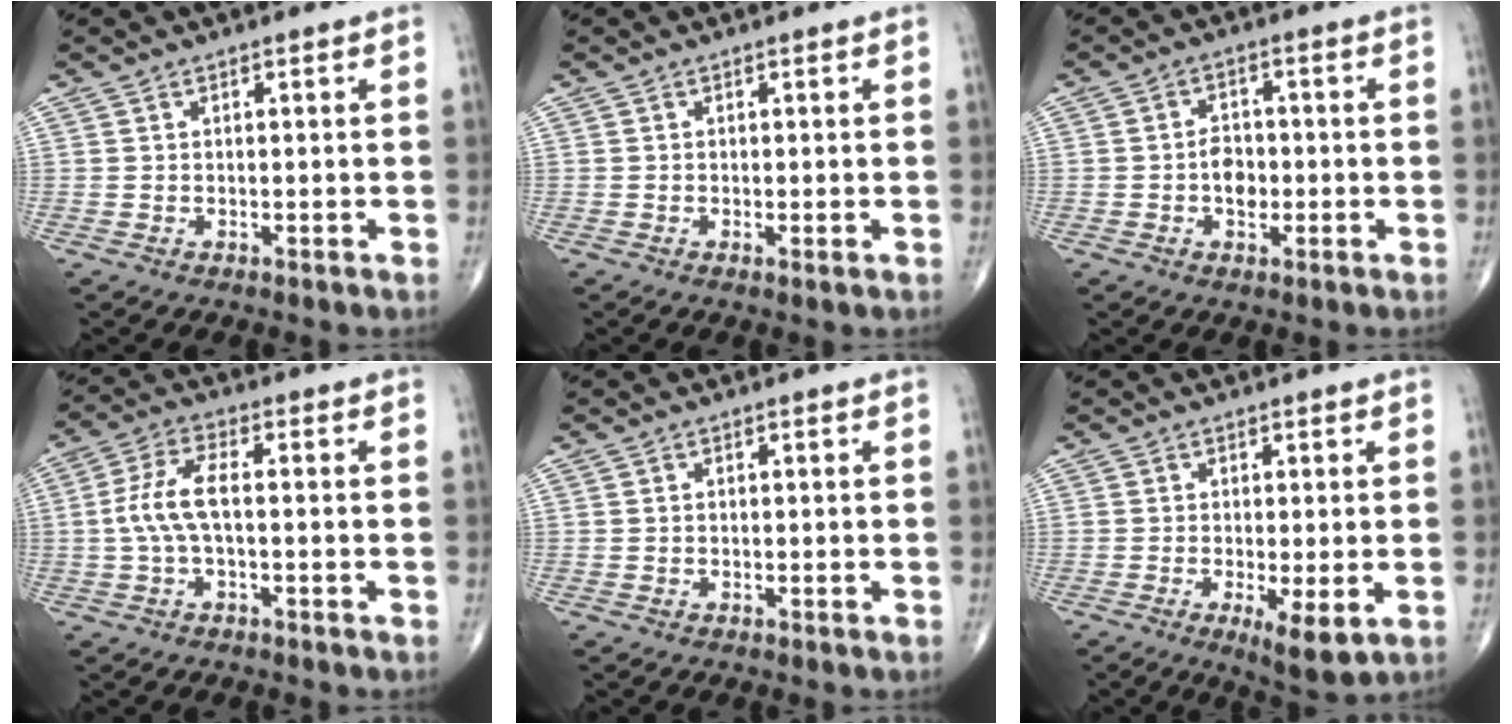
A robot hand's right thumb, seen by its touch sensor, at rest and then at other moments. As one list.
[{"total": 0.6, "force": [-0.1, 0.1, 0.6], "torque": [-0.013, -0.004, -0.004]}, {"total": 4.6, "force": [-0.8, 3.2, 3.2], "torque": [-0.037, 0.009, -0.016]}, {"total": 7.2, "force": [-0.4, 2.8, 6.7], "torque": [-0.154, 0.022, -0.013]}, {"total": 0.0}, {"total": 6.1, "force": [-1.7, 1.6, 5.6], "torque": [-0.096, -0.020, -0.026]}]